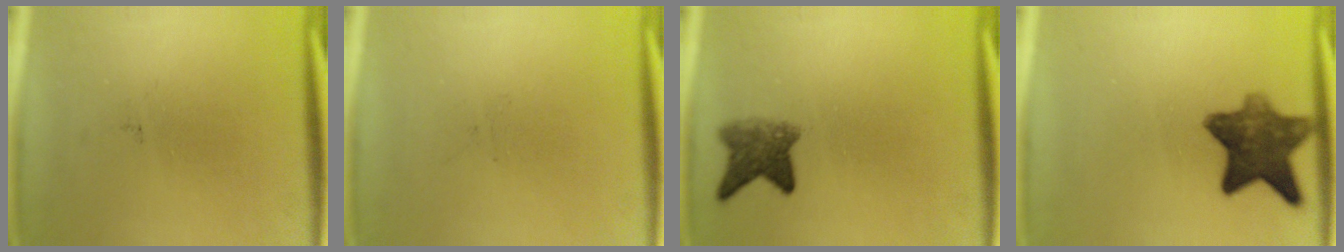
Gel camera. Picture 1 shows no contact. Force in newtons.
{"total": 0.0}
{"total": 4.5}
{"total": 9.1}